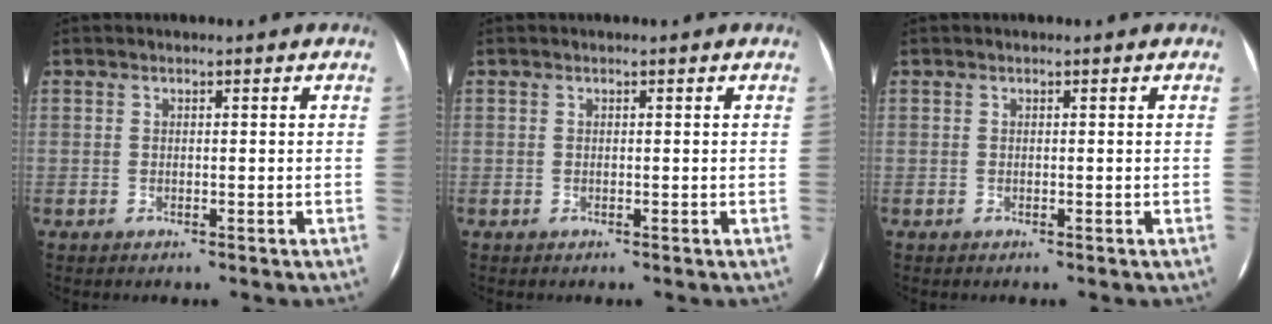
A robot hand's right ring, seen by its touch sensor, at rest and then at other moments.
{"total": 0.0}
{"total": 0.0}